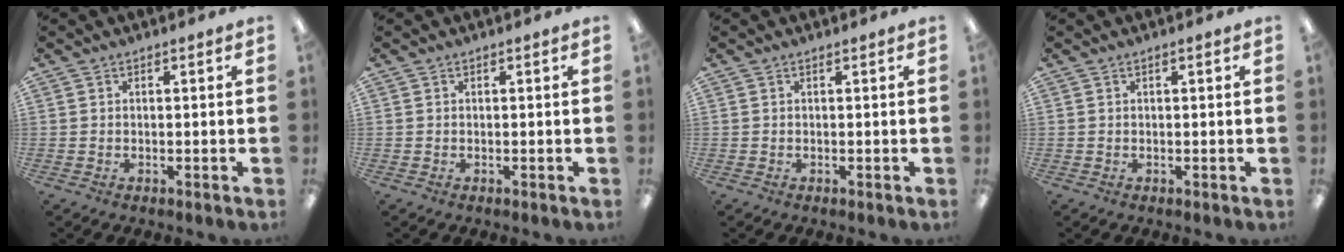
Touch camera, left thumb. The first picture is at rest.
{"total": 0.0}
{"total": 0.0}
{"total": 0.5, "force": [0.1, 0.1, 0.5], "torque": [-0.009, 0.002, 0.002]}